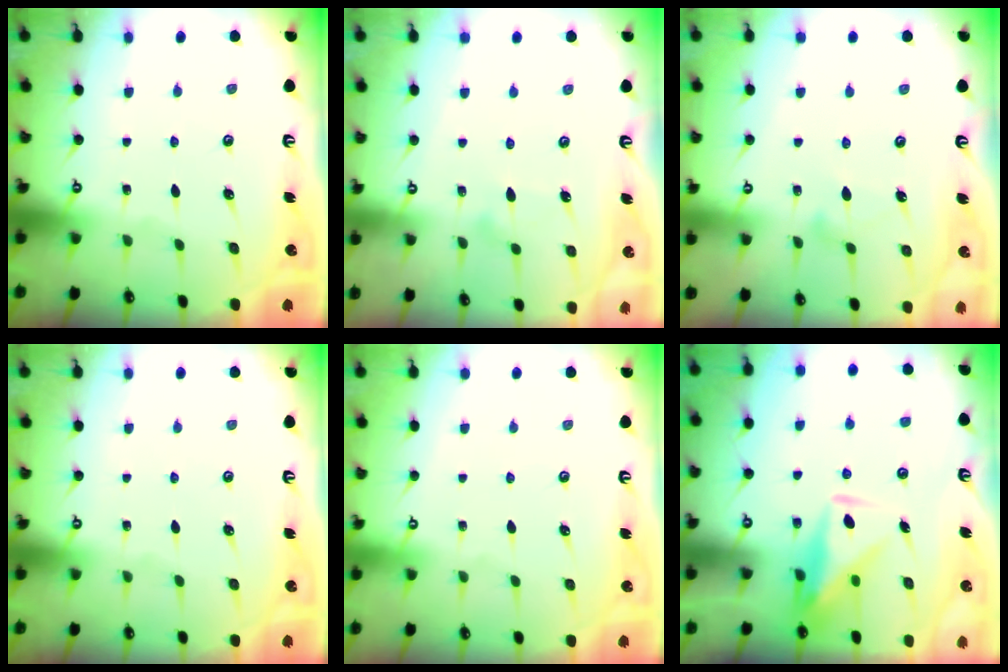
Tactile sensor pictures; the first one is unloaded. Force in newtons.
{"total": 7.4, "press": 7.4, "slide": 0.3}
{"total": 8.7, "press": 8.6, "slide": 0.5}
{"total": 0.0}
{"total": 4.0, "press": 4.0, "slide": 0.1}
{"total": 9.7, "press": 9.7, "slide": 0.5}